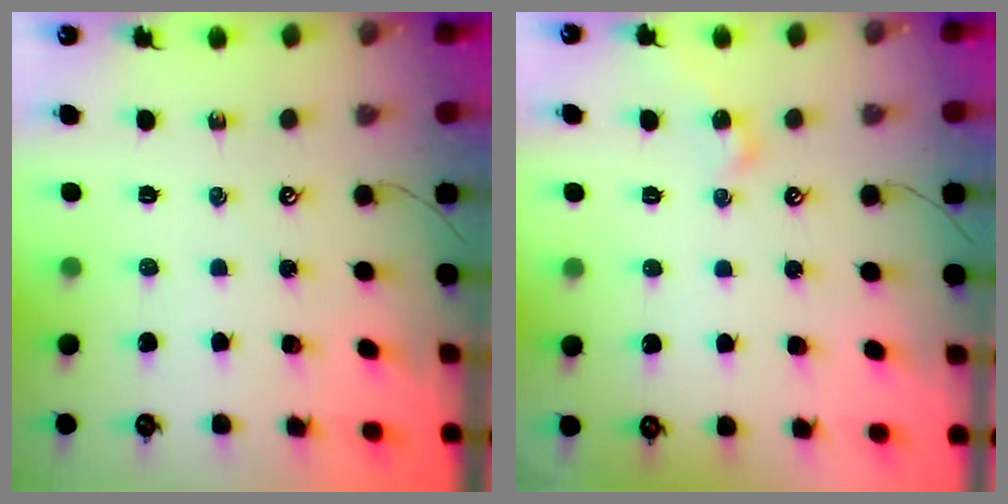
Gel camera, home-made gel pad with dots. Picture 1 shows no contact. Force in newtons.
{"total": 2.5, "press": 2.5, "slide": 0.4}